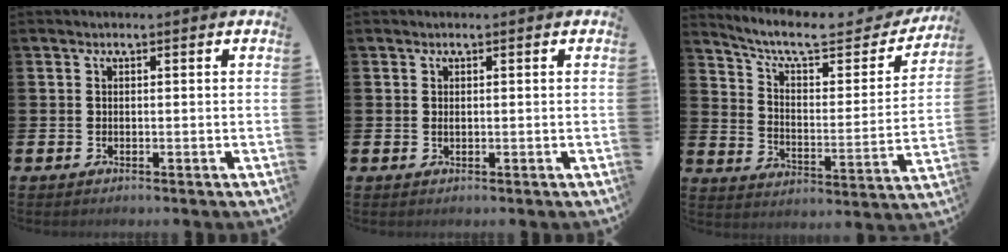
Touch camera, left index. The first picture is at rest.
{"total": 0.5, "force": [0.1, 0.2, 0.4], "torque": [-0.006, 0.001, 0.001]}
{"total": 8.3, "force": [6.9, 2.6, 3.8], "torque": [-0.102, -0.045, 0.116]}